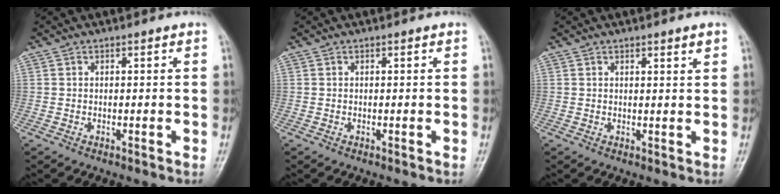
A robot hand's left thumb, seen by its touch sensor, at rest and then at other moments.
{"total": 0.0}
{"total": 1.6, "force": [1.2, 0.1, 1.1], "torque": [-0.015, -0.008, 0.016]}